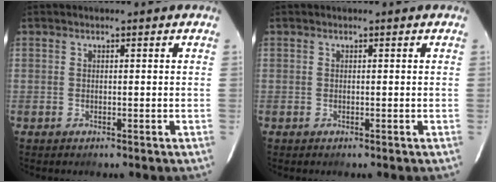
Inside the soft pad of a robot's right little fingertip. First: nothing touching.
{"total": 0.0}